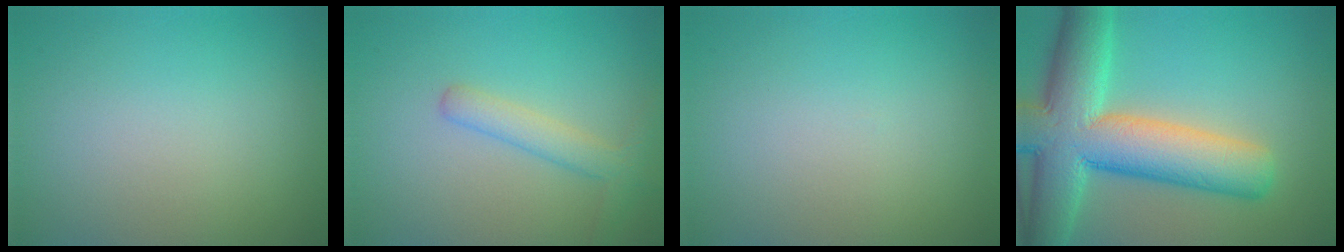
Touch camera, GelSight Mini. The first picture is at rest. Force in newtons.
{"total": 2.6, "press": 2.6, "slide": 0.1}
{"total": 0.0}
{"total": 11.8, "press": 11.8, "slide": 0.7}